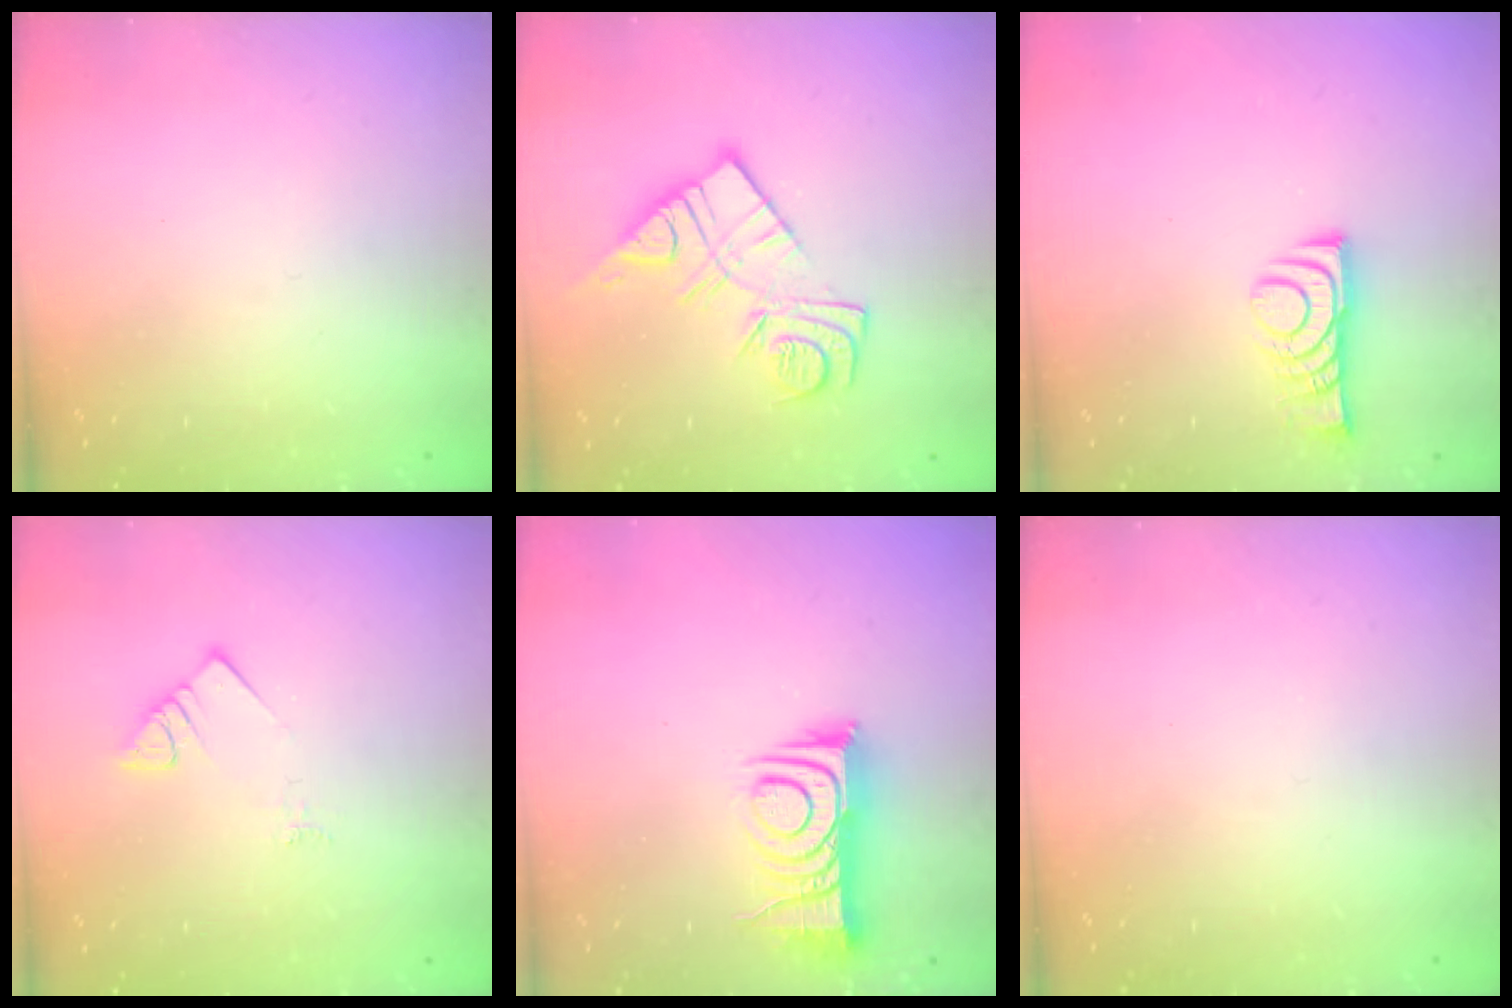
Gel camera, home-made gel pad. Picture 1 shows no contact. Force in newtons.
{"total": 12.3, "press": 12.2, "slide": 1.5}
{"total": 8.6, "press": 8.5, "slide": 0.8}
{"total": 3.8, "press": 3.7, "slide": 0.6}
{"total": 11.5, "press": 11.5, "slide": 0.3}
{"total": 0.0}